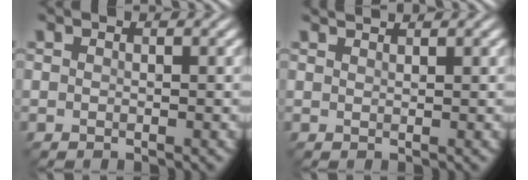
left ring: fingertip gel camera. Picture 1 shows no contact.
{"total": 1.5, "force": [1.4, 0.3, 0.6], "torque": [0.001, -0.002, 0.012]}